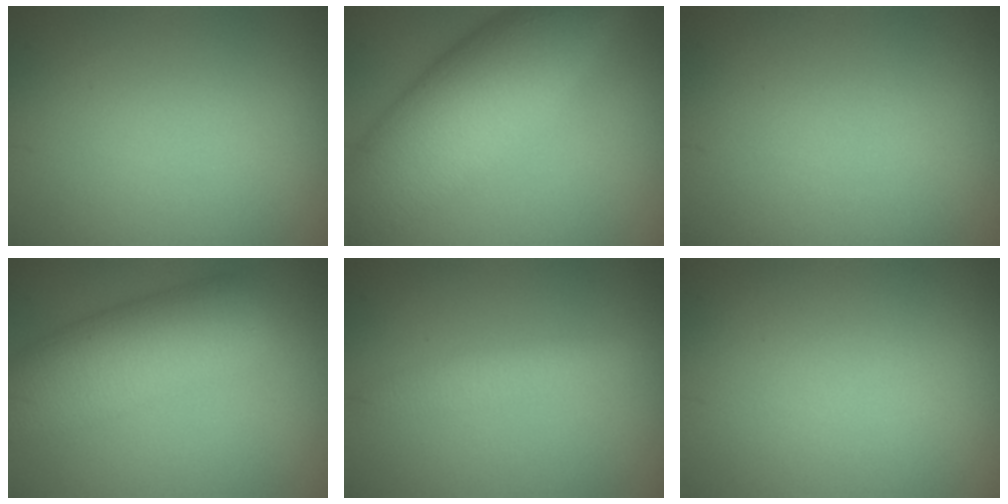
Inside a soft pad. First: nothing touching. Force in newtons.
{"total": 10.6, "press": 10.6, "slide": 0.1}
{"total": 0.0}
{"total": 7.8, "press": 7.8, "slide": 0.2}
{"total": 1.9, "press": 1.9, "slide": 0.0}
{"total": 0.0}